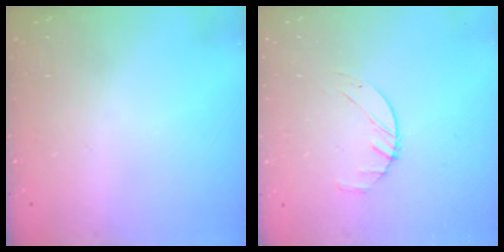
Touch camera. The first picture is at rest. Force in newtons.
{"total": 2.5, "press": 2.5, "slide": 0.4}